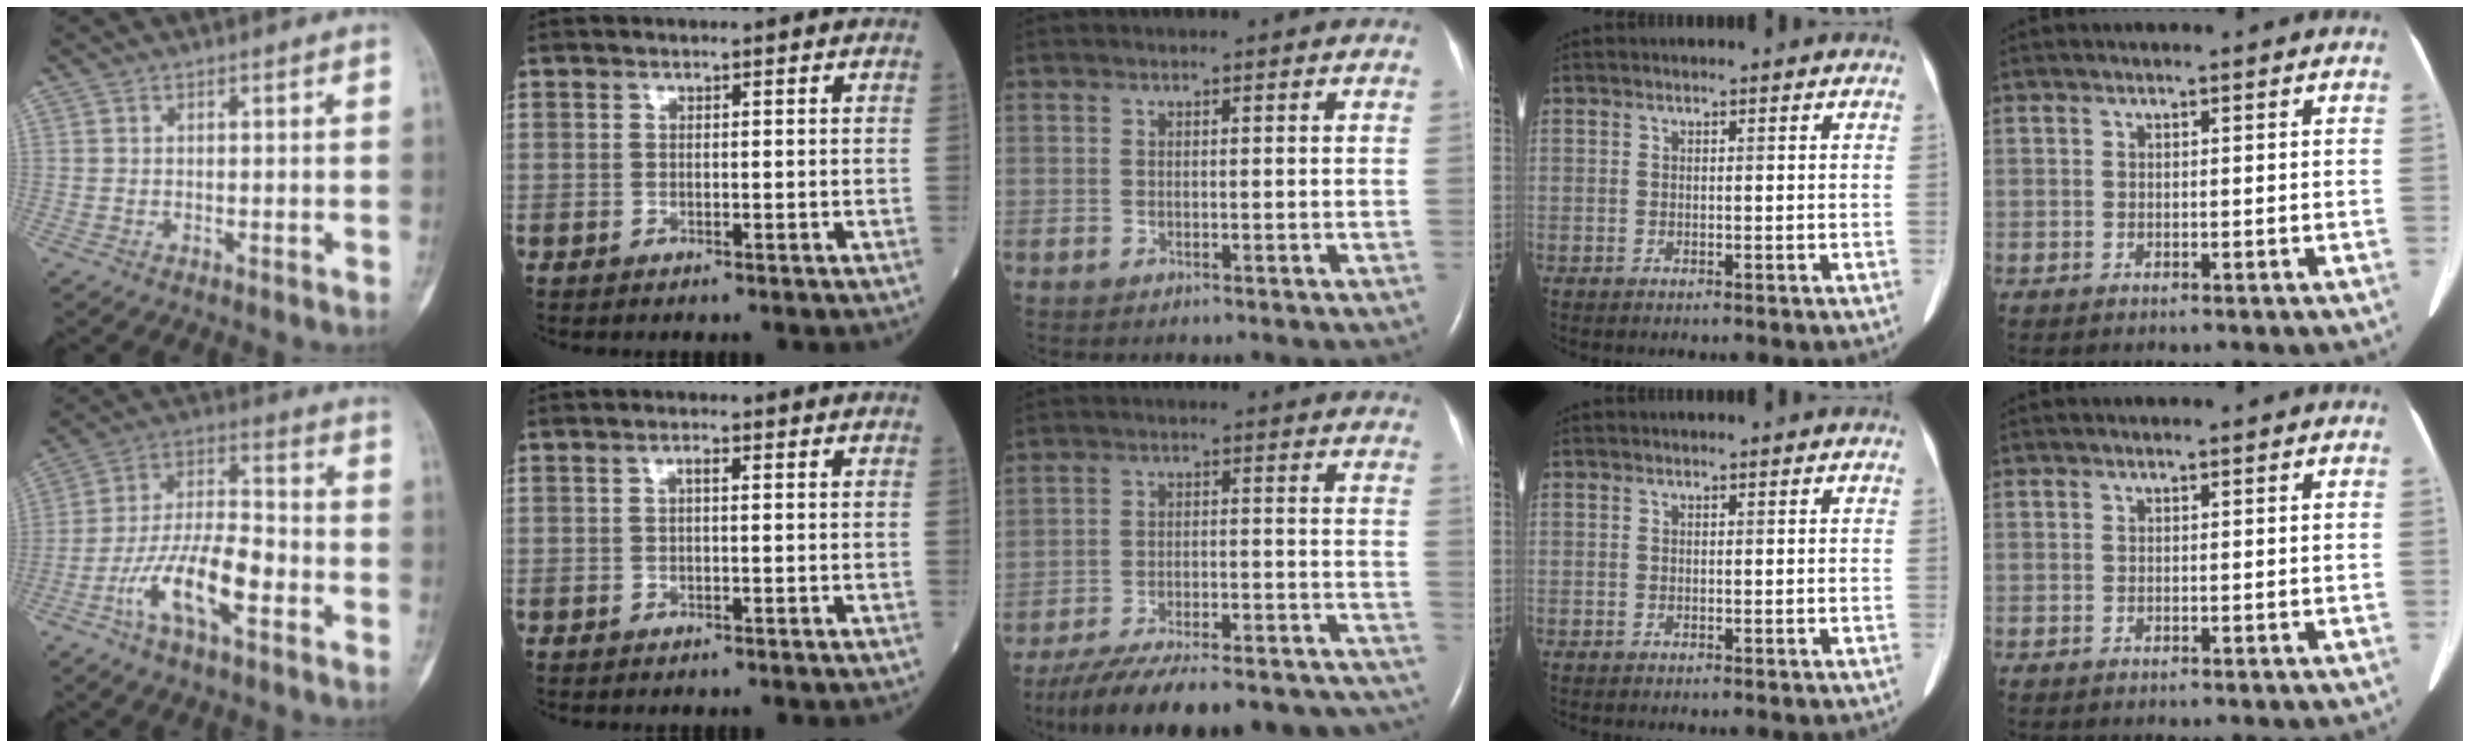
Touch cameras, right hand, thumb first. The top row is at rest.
{"thumb": {"total": 14.2, "force": [-6.0, 5.3, 11.7], "torque": [-0.216, 0.043, -0.112]}, "index": {"total": 1.0, "force": [0.2, 0.2, 1.0], "torque": [-0.015, 0.004, 0.002]}, "middle": {"total": 28.1, "force": [-25.0, 6.1, 11.3], "torque": [-0.146, -0.007, -0.337]}}